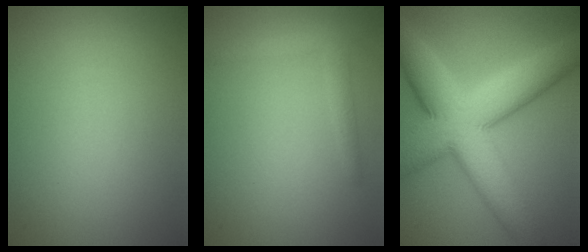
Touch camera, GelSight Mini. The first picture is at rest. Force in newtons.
{"total": 1.8, "press": 1.8, "slide": 0.2}
{"total": 11.8, "press": 11.8, "slide": 0.0}